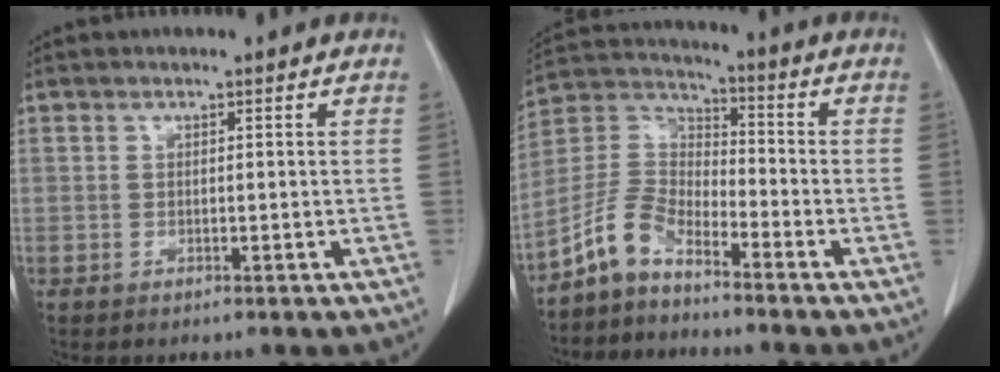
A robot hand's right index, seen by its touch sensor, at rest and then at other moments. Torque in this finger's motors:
{"motor_torque": [0.36, -0.38, 0.26, 0.05]}